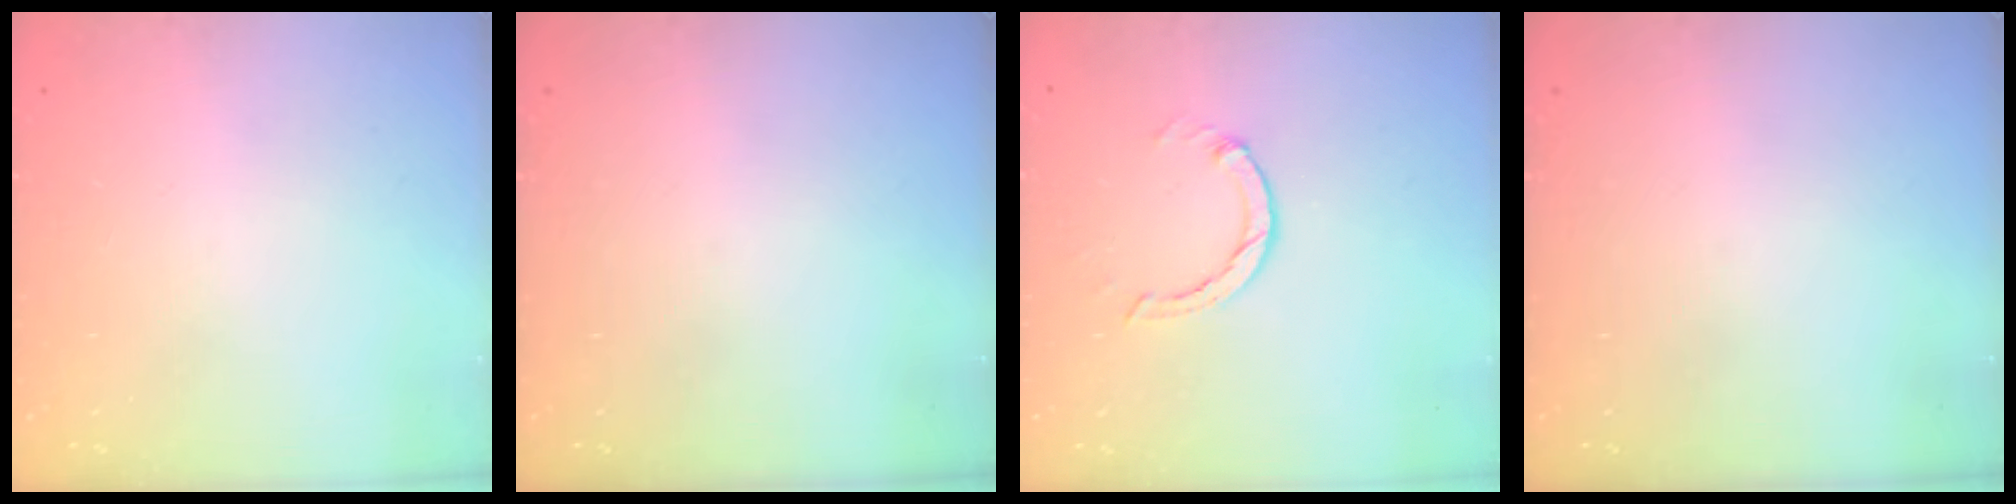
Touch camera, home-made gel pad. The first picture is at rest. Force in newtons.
{"total": 0.0}
{"total": 1.3, "press": 1.2, "slide": 0.3}
{"total": 0.0}